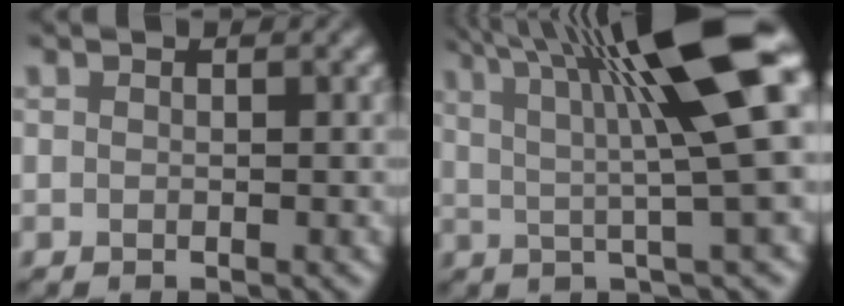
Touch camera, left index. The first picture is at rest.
{"total": 13.2, "force": [5.2, 2.3, 11.9], "torque": [-0.163, 0.013, 0.079]}